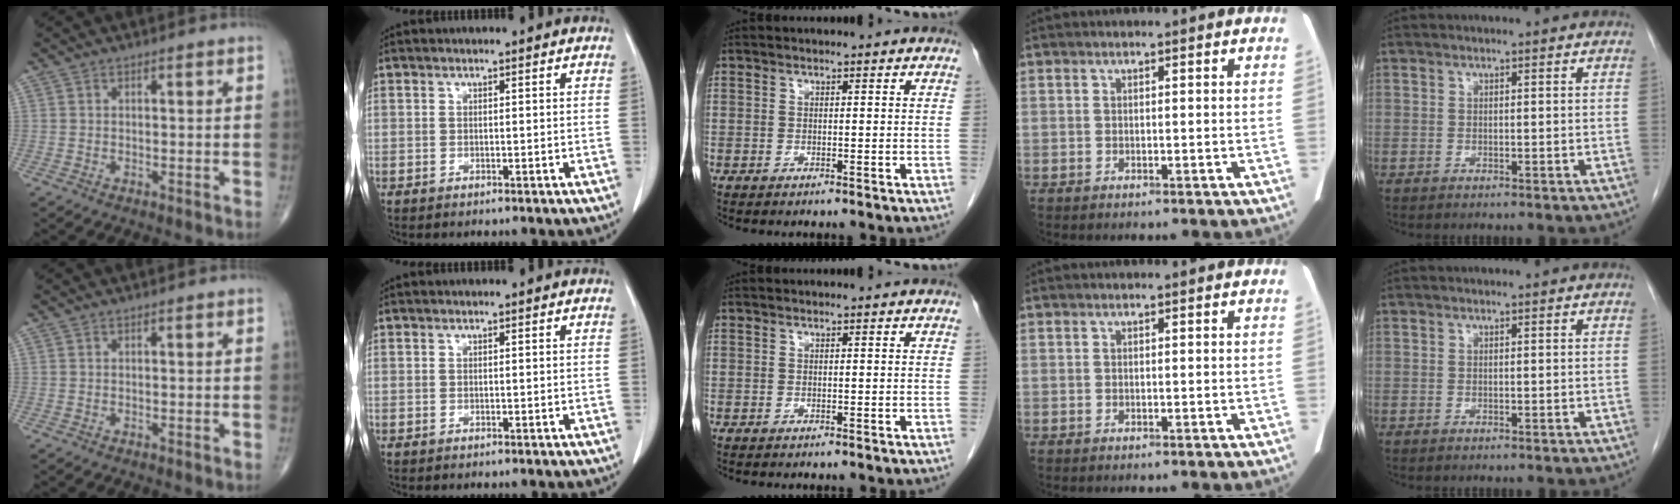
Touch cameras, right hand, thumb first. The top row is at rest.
{}